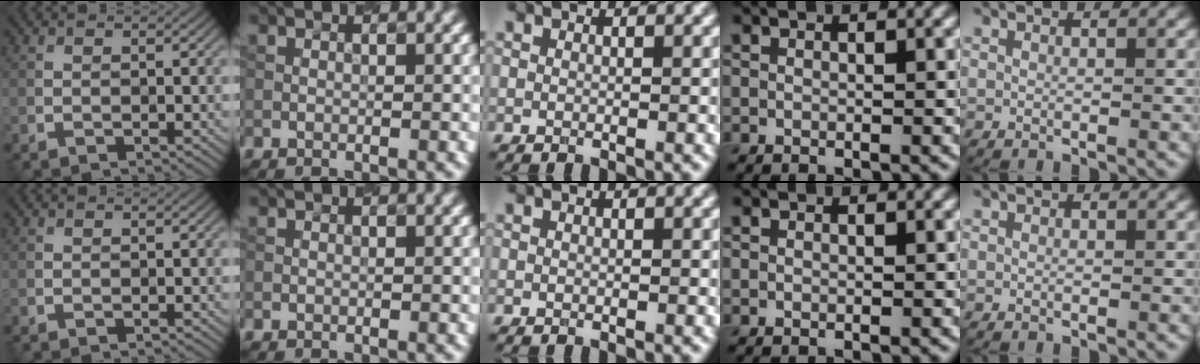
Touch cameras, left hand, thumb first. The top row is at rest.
{}